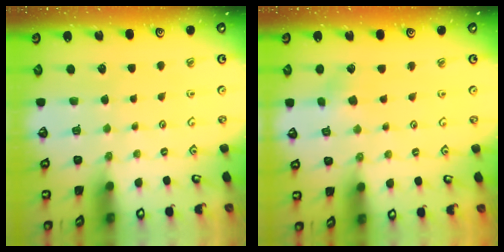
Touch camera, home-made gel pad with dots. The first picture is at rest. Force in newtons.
{"total": 2.8, "press": 2.7, "slide": 0.4}